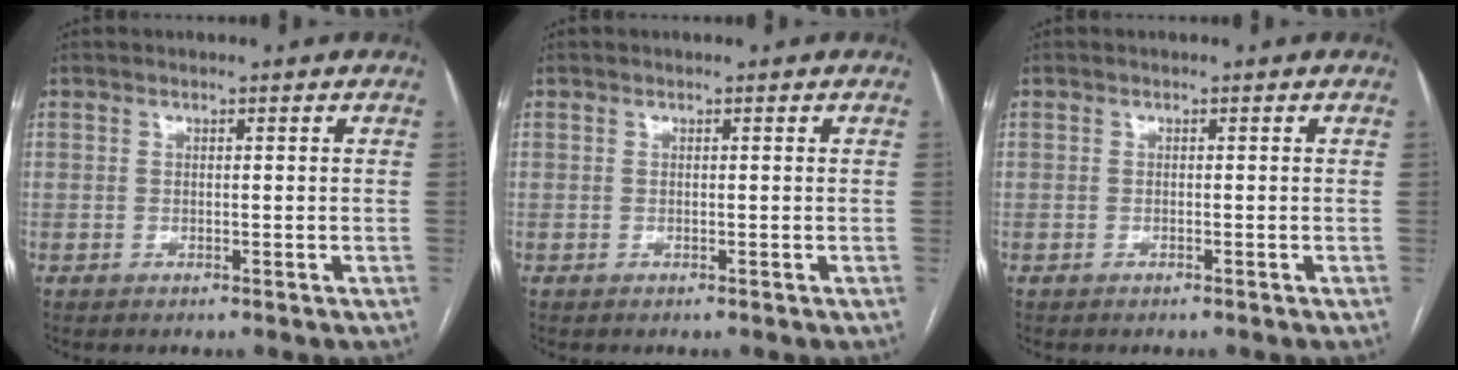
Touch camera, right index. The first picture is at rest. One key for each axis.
{"total": 0.0}
{"total": 0.0}